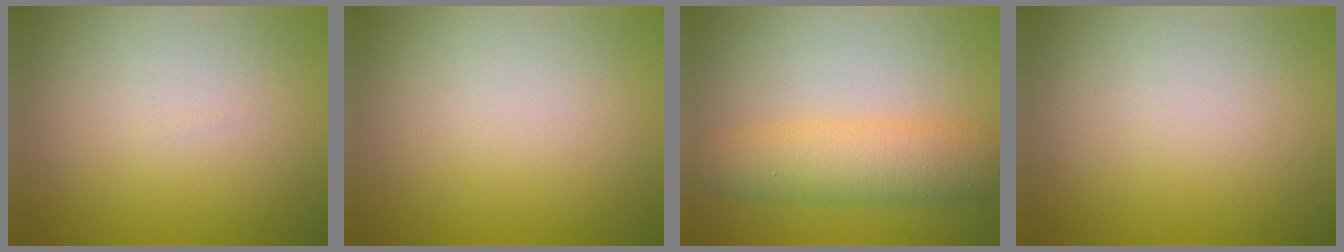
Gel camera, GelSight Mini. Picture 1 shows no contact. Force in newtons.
{"total": 0.0}
{"total": 4.9, "press": 4.9, "slide": 0.2}
{"total": 0.0}